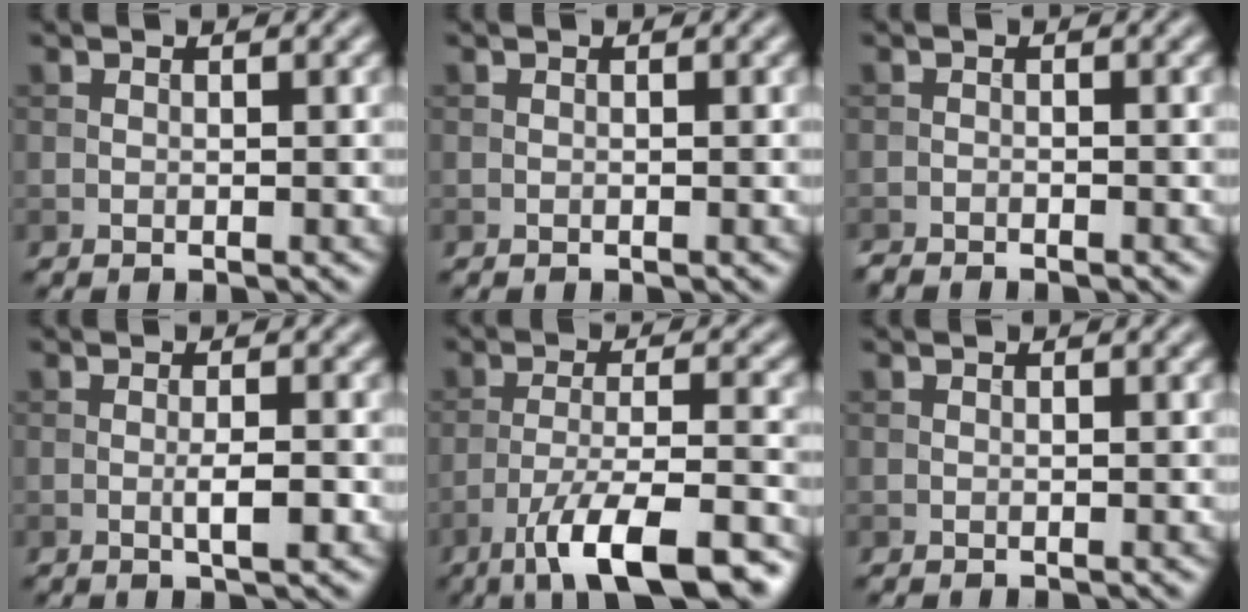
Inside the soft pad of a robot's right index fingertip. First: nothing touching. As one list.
[{"total": 0.0}, {"total": 1.4, "force": [-1.4, 0.0, 0.3], "torque": [-0.007, -0.004, -0.028]}, {"total": 2.1, "force": [-0.5, 0.3, 2.0], "torque": [-0.035, 0.000, -0.011]}, {"total": 10.8, "force": [-7.0, 2.6, 7.8], "torque": [-0.130, 0.001, -0.117]}, {"total": 0.0}]